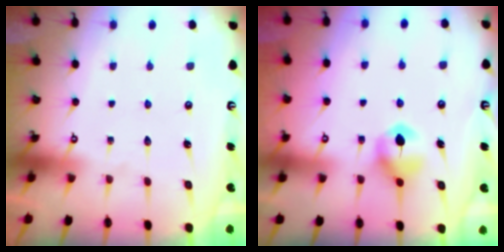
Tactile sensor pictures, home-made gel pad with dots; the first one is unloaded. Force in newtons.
{"total": 6.9, "press": 6.8, "slide": 0.4}